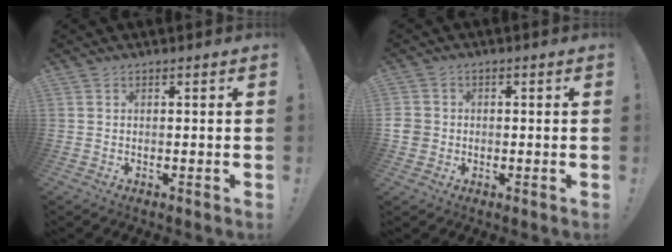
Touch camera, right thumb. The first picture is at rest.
{"total": 4.0, "force": [-0.6, 3.7, 1.5], "torque": [-0.033, 0.007, -0.011]}